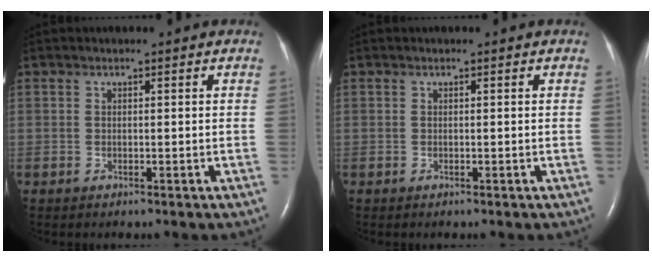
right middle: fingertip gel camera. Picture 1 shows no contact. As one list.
[{"total": 0.0}]